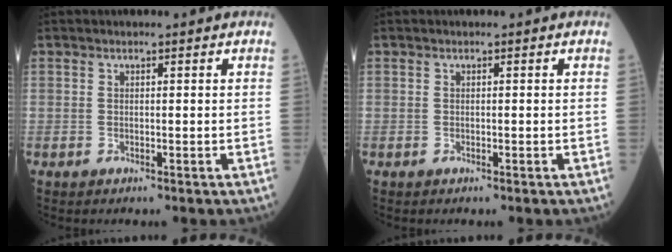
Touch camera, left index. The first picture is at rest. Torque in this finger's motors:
{"motor_torque": [-0.11, 0.11, 0.02, 0.00]}